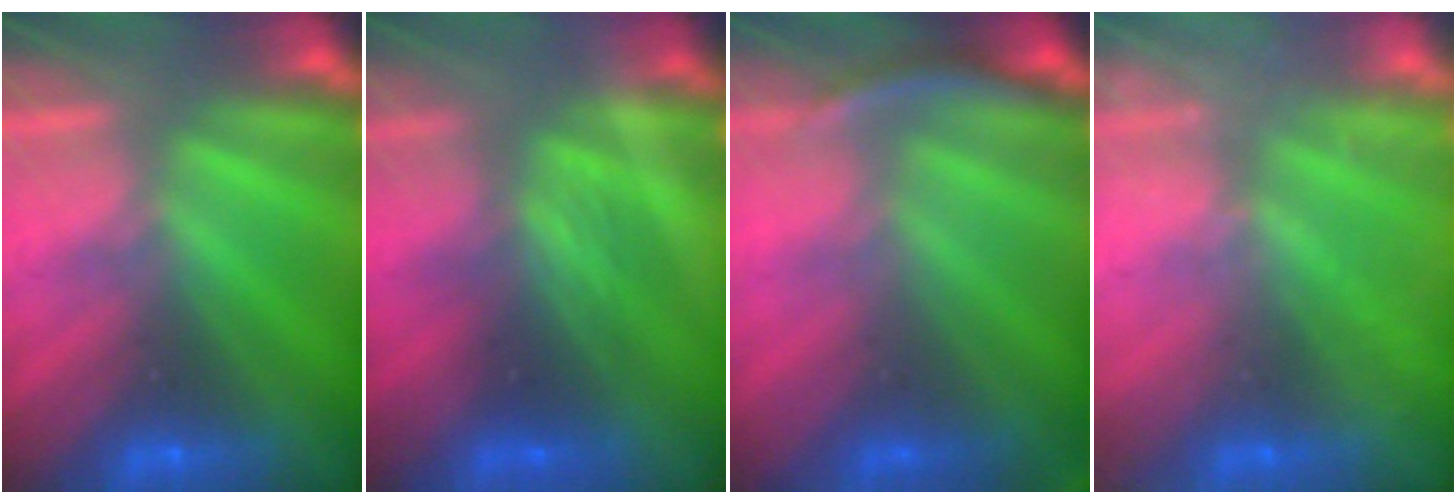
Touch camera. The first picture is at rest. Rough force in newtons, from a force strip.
{"total": 2.0}
{"total": 3.1}
{"total": 2.2}